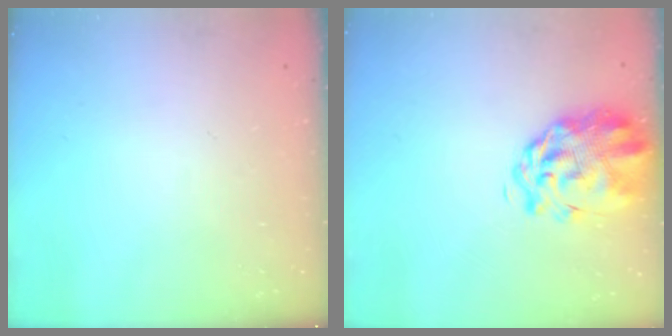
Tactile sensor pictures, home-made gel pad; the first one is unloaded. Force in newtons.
{"total": 4.7, "press": 4.2, "slide": 2.1}